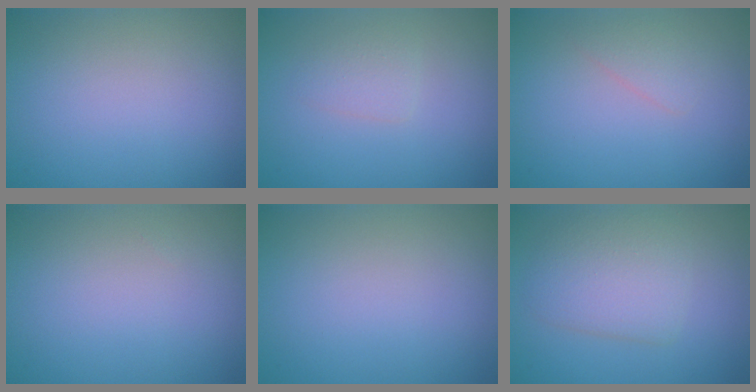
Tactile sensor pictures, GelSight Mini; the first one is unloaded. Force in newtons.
{"total": 1.3, "press": 1.3, "slide": 0.1}
{"total": 1.4, "press": 1.4, "slide": 0.0}
{"total": 0.0}
{"total": 0.0}
{"total": 3.8, "press": 3.8, "slide": 0.2}